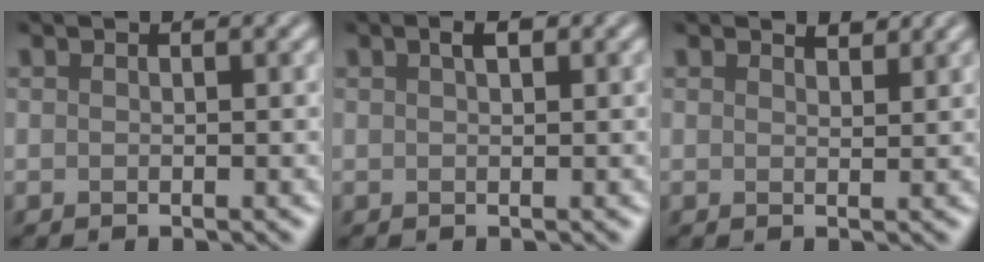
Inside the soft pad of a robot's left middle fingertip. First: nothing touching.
{"total": 1.3, "force": [0.6, 0.5, 1.0], "torque": [-0.020, 0.003, 0.012]}
{"total": 1.4, "force": [1.3, 0.3, 0.4], "torque": [-0.012, -0.001, 0.019]}